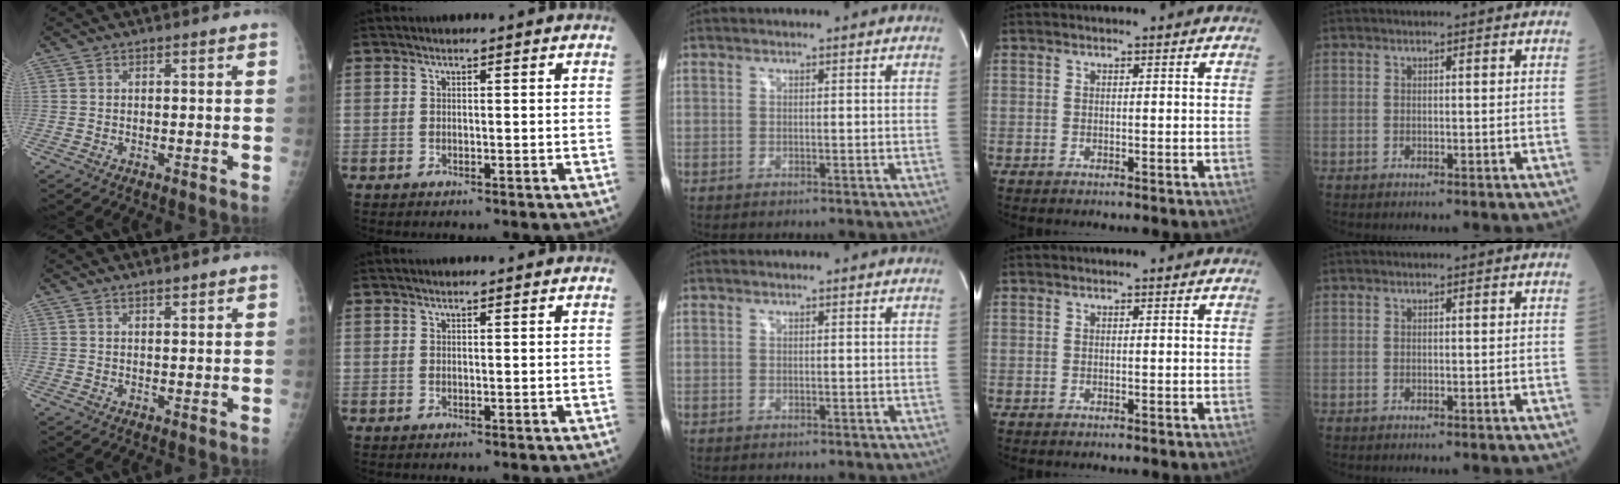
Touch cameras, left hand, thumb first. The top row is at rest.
{"thumb": {"total": 1.2, "force": [1.0, 0.2, 0.6], "torque": [-0.006, -0.007, 0.019]}, "index": {"total": 2.8, "force": [2.6, 0.2, 0.9], "torque": [-0.005, 0.026, 0.036]}}